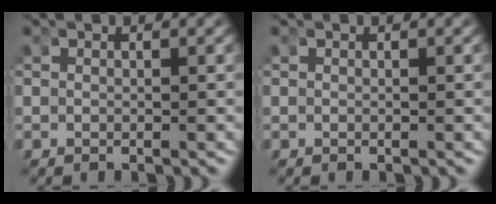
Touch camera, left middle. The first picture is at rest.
{"total": 0.0}